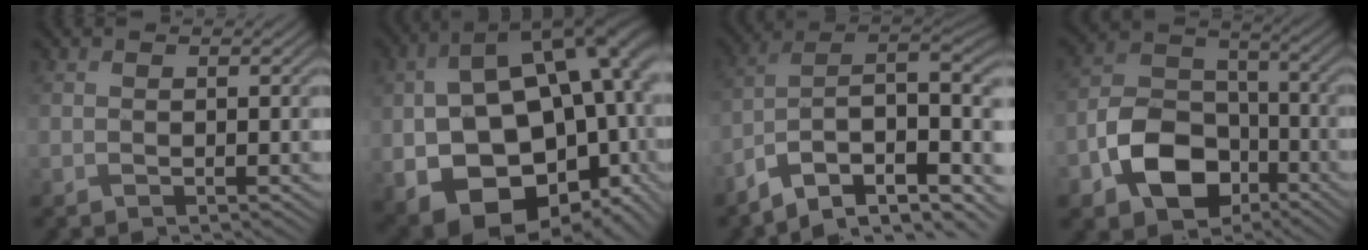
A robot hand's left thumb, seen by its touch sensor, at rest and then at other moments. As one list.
[{"total": 20.4, "force": [-1.7, 13.3, 15.4], "torque": [-0.278, -0.055, 0.043]}, {"total": 13.2, "force": [-6.7, 6.7, 9.1], "torque": [-0.179, -0.011, -0.118]}, {"total": 10.3, "force": [-4.5, 7.2, 5.8], "torque": [-0.122, -0.009, -0.095]}]